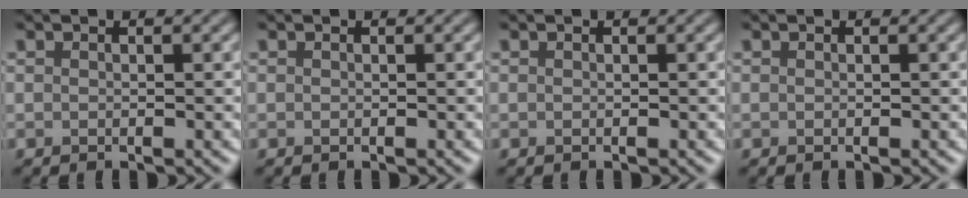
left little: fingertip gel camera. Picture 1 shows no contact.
{"total": 0.0}
{"total": 0.0}
{"total": 0.0}